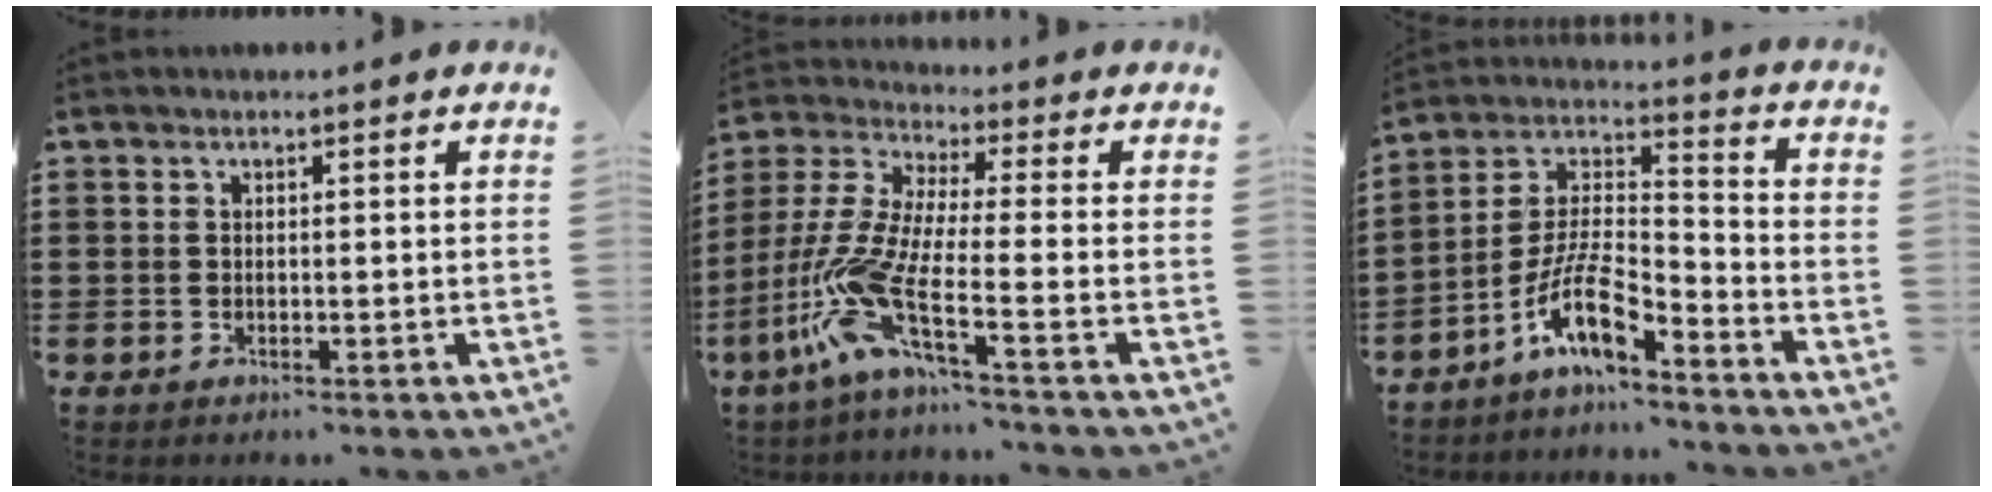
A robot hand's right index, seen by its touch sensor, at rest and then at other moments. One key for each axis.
{"total": 10.9, "fx": -4.9, "fy": 2.3, "fz": 9.5, "tx": -0.248, "ty": -0.026, "tz": -0.110}
{"total": 10.3, "fx": -6.7, "fy": 3.2, "fz": 7.1, "tx": -0.161, "ty": 0.000, "tz": -0.132}